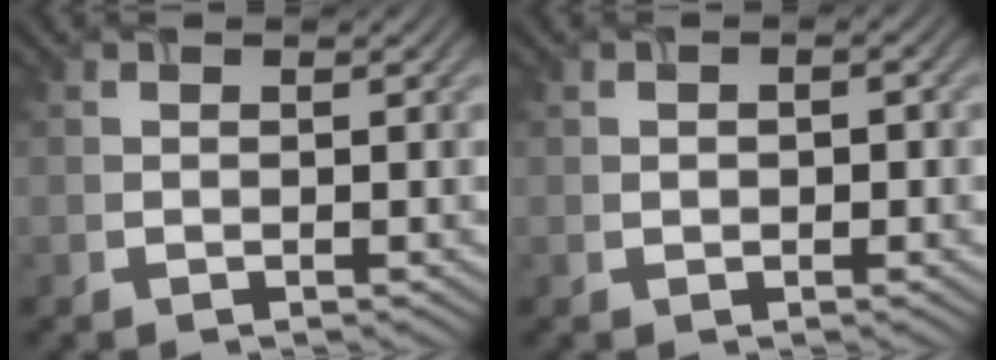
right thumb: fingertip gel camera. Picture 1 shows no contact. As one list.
[{"total": 1.3, "force": [-0.2, 0.9, 0.9], "torque": [-0.009, 0.003, 0.001]}]